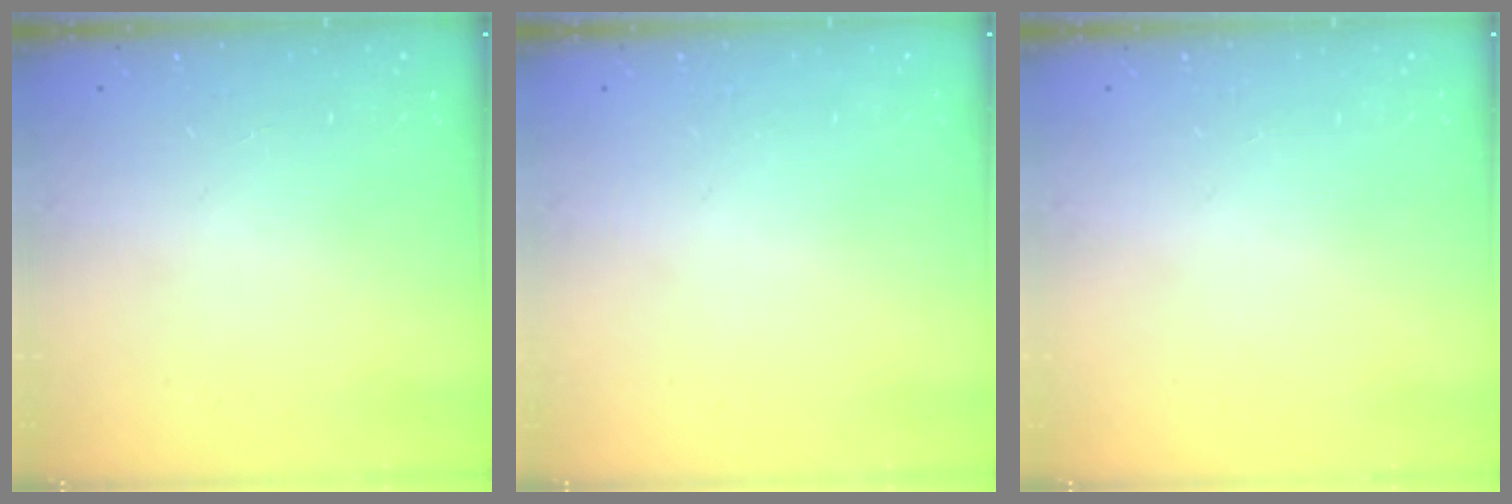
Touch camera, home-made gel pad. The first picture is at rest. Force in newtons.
{"total": 0.0}
{"total": 0.0}